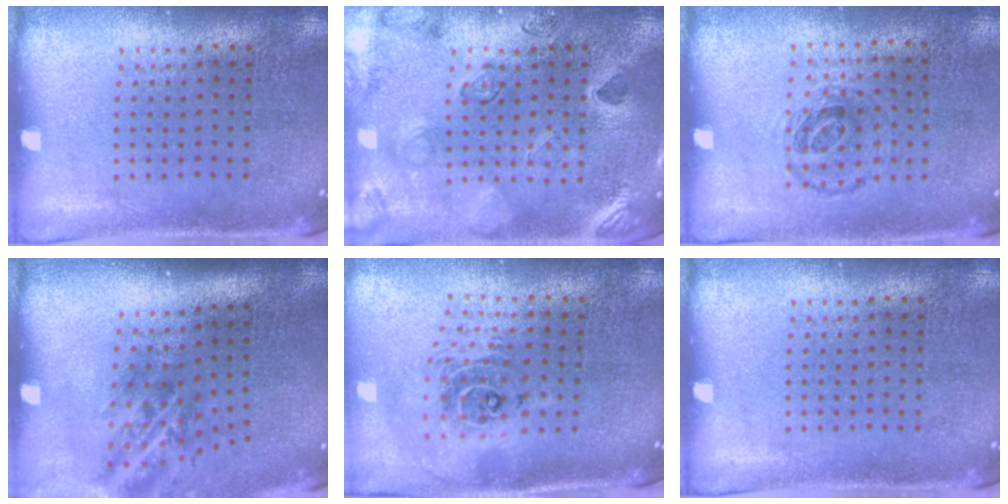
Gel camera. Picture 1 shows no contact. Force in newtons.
{"total": 2.5, "press": 2.3, "slide": 0.8}
{"total": 0.9, "press": 0.7, "slide": 0.5}
{"total": 1.9, "press": 1.3, "slide": 1.5}
{"total": 2.3, "press": 1.7, "slide": 1.5}
{"total": 0.0}